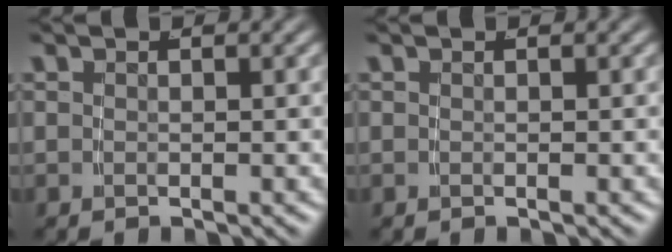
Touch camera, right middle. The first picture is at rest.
{"total": 0.0}